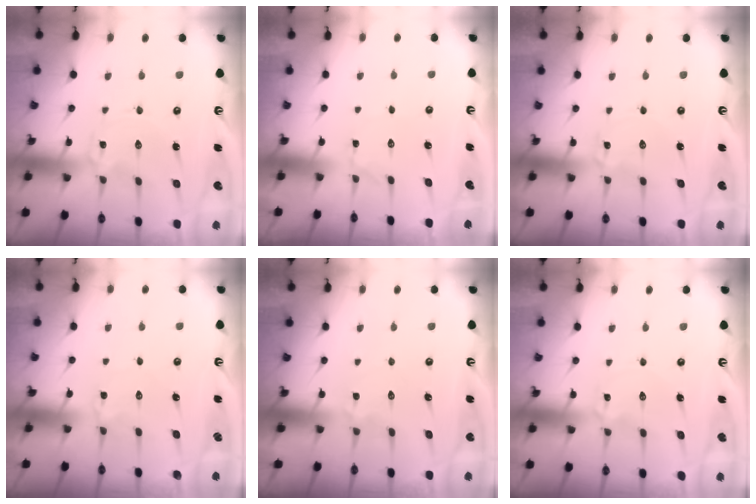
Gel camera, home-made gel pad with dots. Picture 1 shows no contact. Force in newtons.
{"total": 1.5, "press": 1.4, "slide": 0.1}
{"total": 1.2, "press": 1.2, "slide": 0.1}
{"total": 2.1, "press": 2.1, "slide": 0.2}
{"total": 1.9, "press": 1.8, "slide": 0.5}
{"total": 1.9, "press": 1.9, "slide": 0.2}